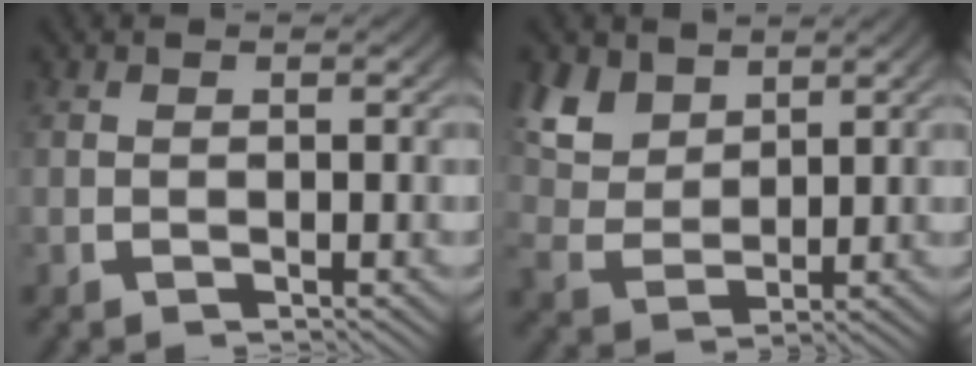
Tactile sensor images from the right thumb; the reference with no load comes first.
{"total": 5.2, "force": [2.5, 3.4, 3.0], "torque": [-0.082, -0.015, 0.061]}